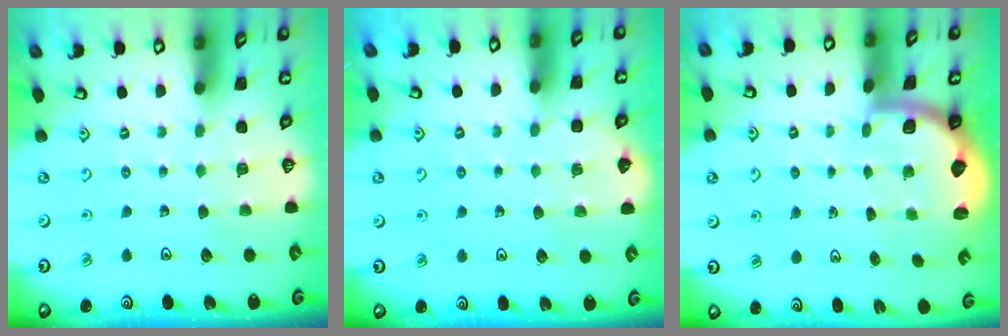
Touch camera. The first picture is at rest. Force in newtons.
{"total": 2.1, "press": 2.1, "slide": 0.2}
{"total": 1.9, "press": 1.8, "slide": 0.5}